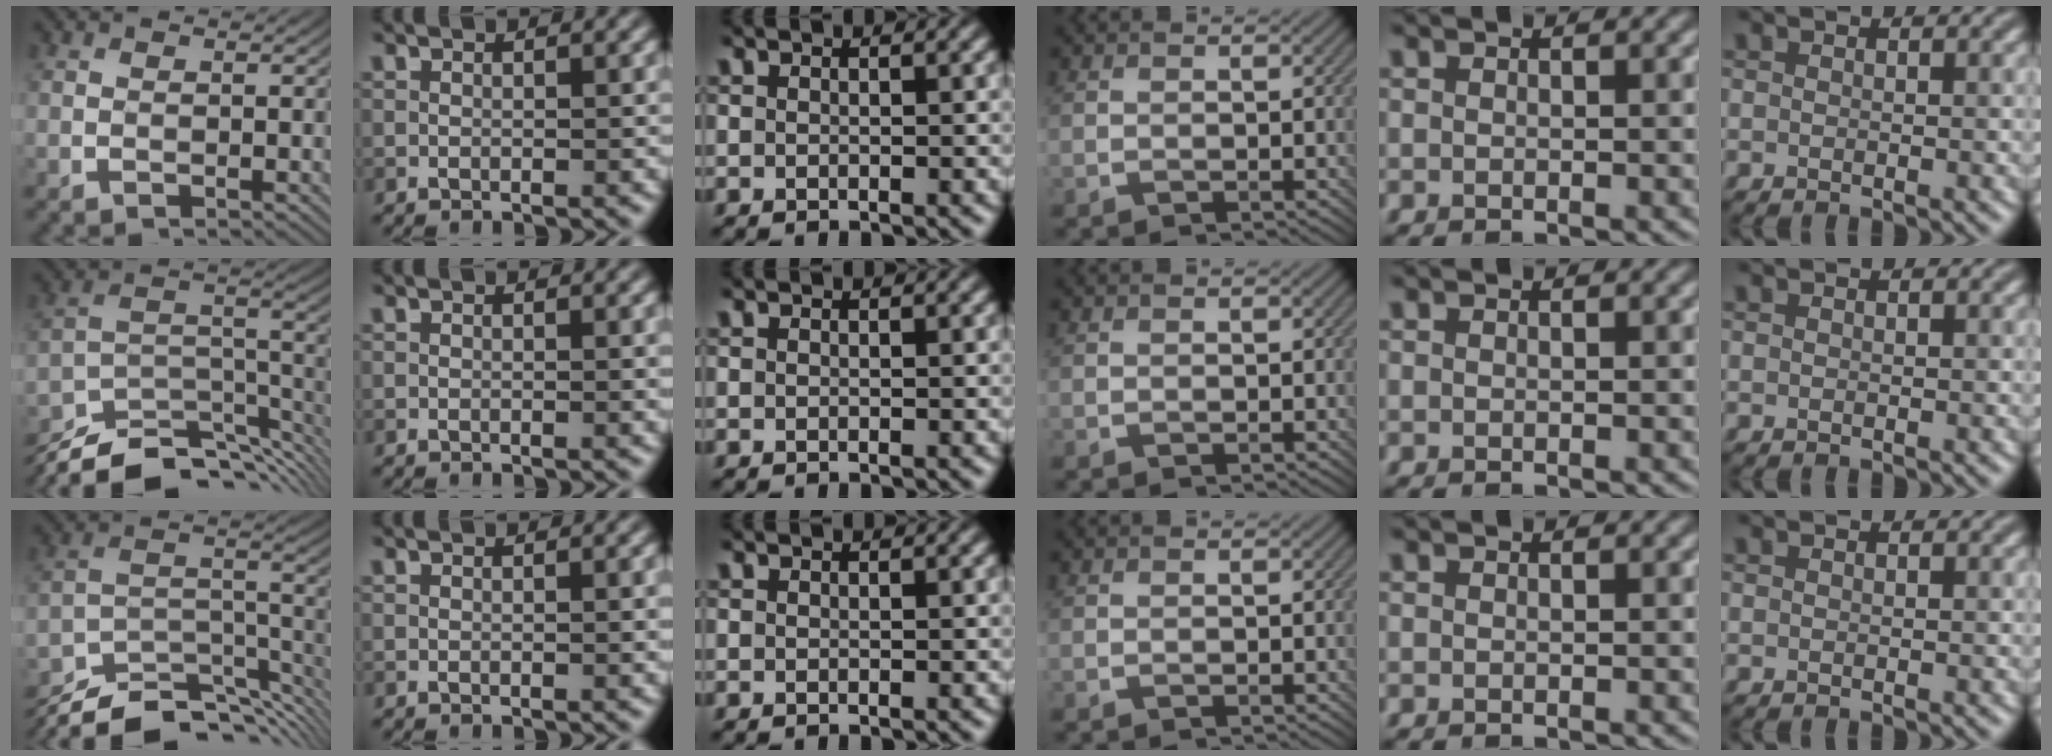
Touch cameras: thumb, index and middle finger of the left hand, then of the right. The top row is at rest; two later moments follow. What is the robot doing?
{"motion": "insert", "object": "bottle cap"}